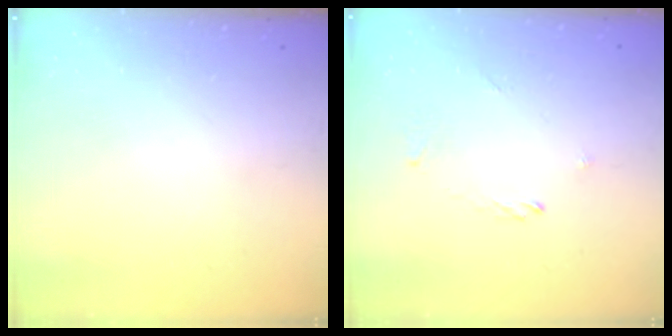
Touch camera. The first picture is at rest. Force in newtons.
{"total": 1.1, "press": 0.9, "slide": 0.5}